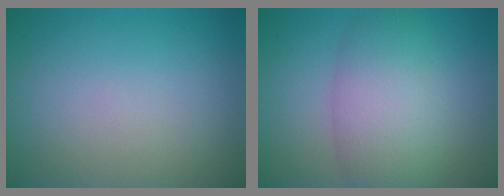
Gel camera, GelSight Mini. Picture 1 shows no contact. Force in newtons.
{"total": 6.6, "press": 6.6, "slide": 0.4}